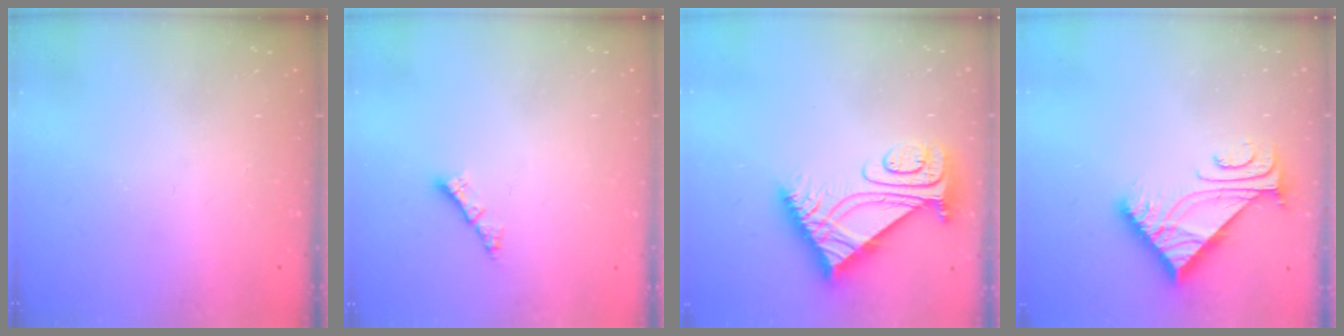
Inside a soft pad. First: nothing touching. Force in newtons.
{"total": 2.4, "press": 2.4, "slide": 0.2}
{"total": 8.2, "press": 8.1, "slide": 0.7}
{"total": 6.1, "press": 6.1, "slide": 0.7}